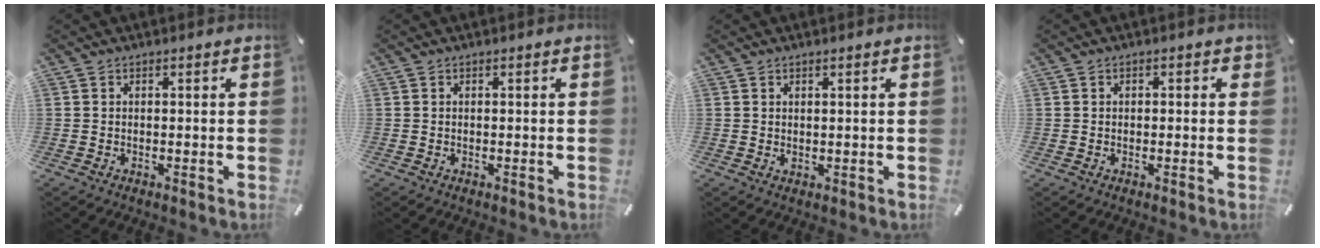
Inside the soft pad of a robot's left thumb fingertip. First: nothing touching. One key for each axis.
{"total": 0.0}
{"total": 0.9, "fx": 0.6, "fy": 0.1, "fz": 0.6, "tx": -0.013, "ty": -0.003, "tz": 0.012}
{"total": 0.9, "fx": 0.0, "fy": 0.8, "fz": 0.4, "tx": 0.001, "ty": 0.002, "tz": -0.002}